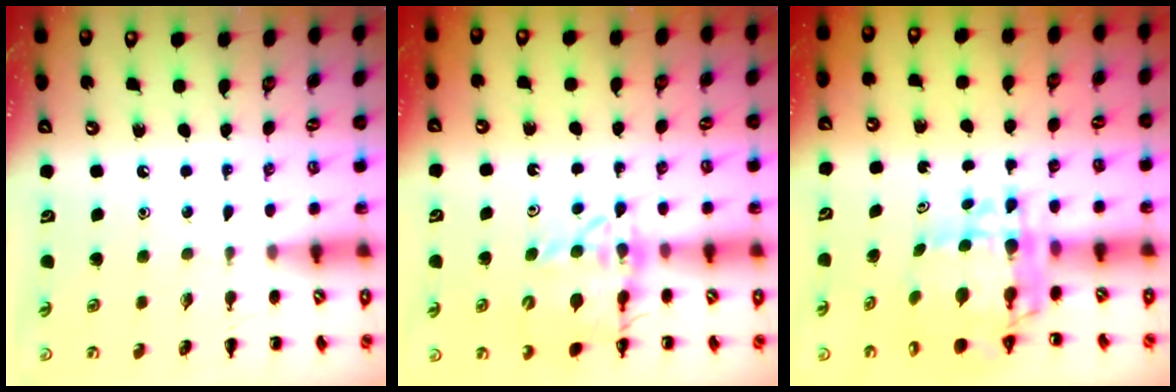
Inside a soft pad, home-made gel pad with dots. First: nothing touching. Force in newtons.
{"total": 12.8, "press": 12.3, "slide": 3.2}
{"total": 9.2, "press": 8.7, "slide": 3.2}